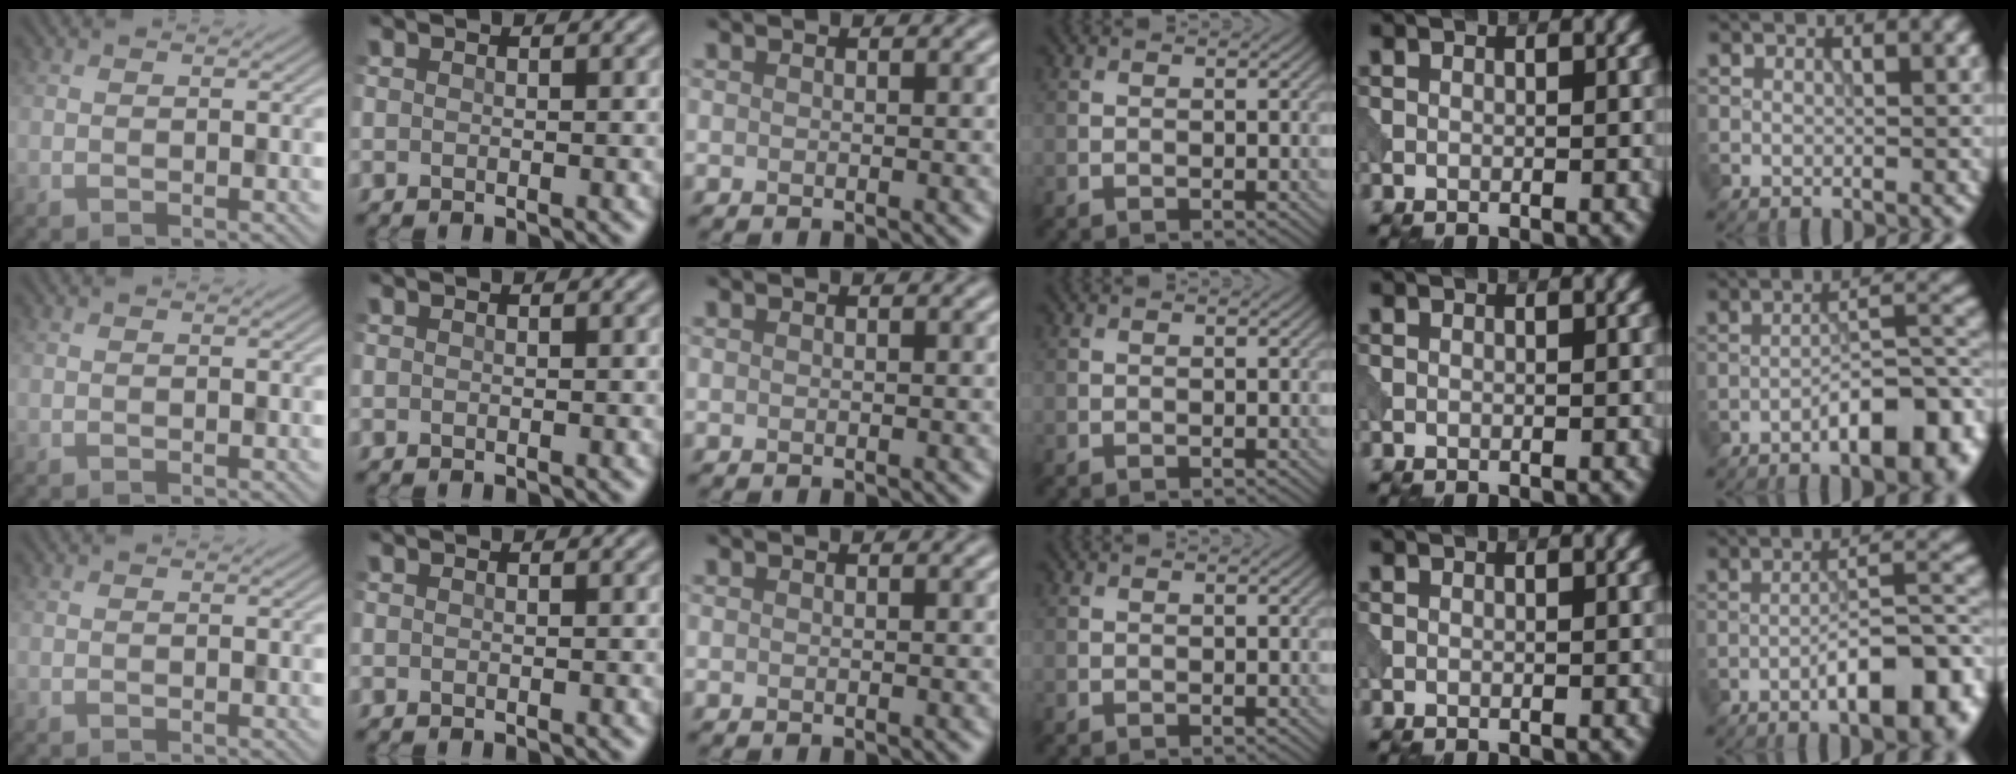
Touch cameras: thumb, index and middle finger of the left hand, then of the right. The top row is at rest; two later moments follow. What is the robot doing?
{"motion": "pour", "object": "beaker"}